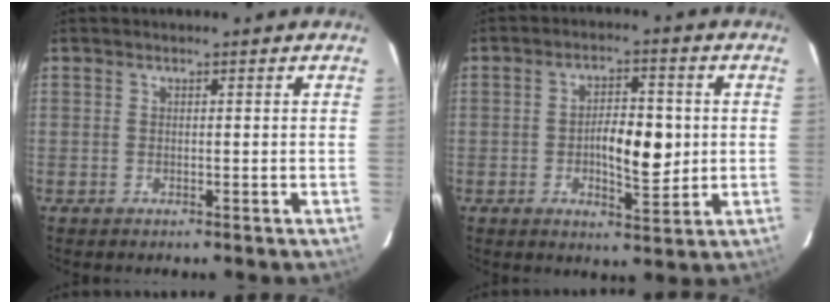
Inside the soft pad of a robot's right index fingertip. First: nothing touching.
{"total": 7.7, "force": [-0.3, 2.9, 7.1], "torque": [-0.117, 0.004, -0.004]}